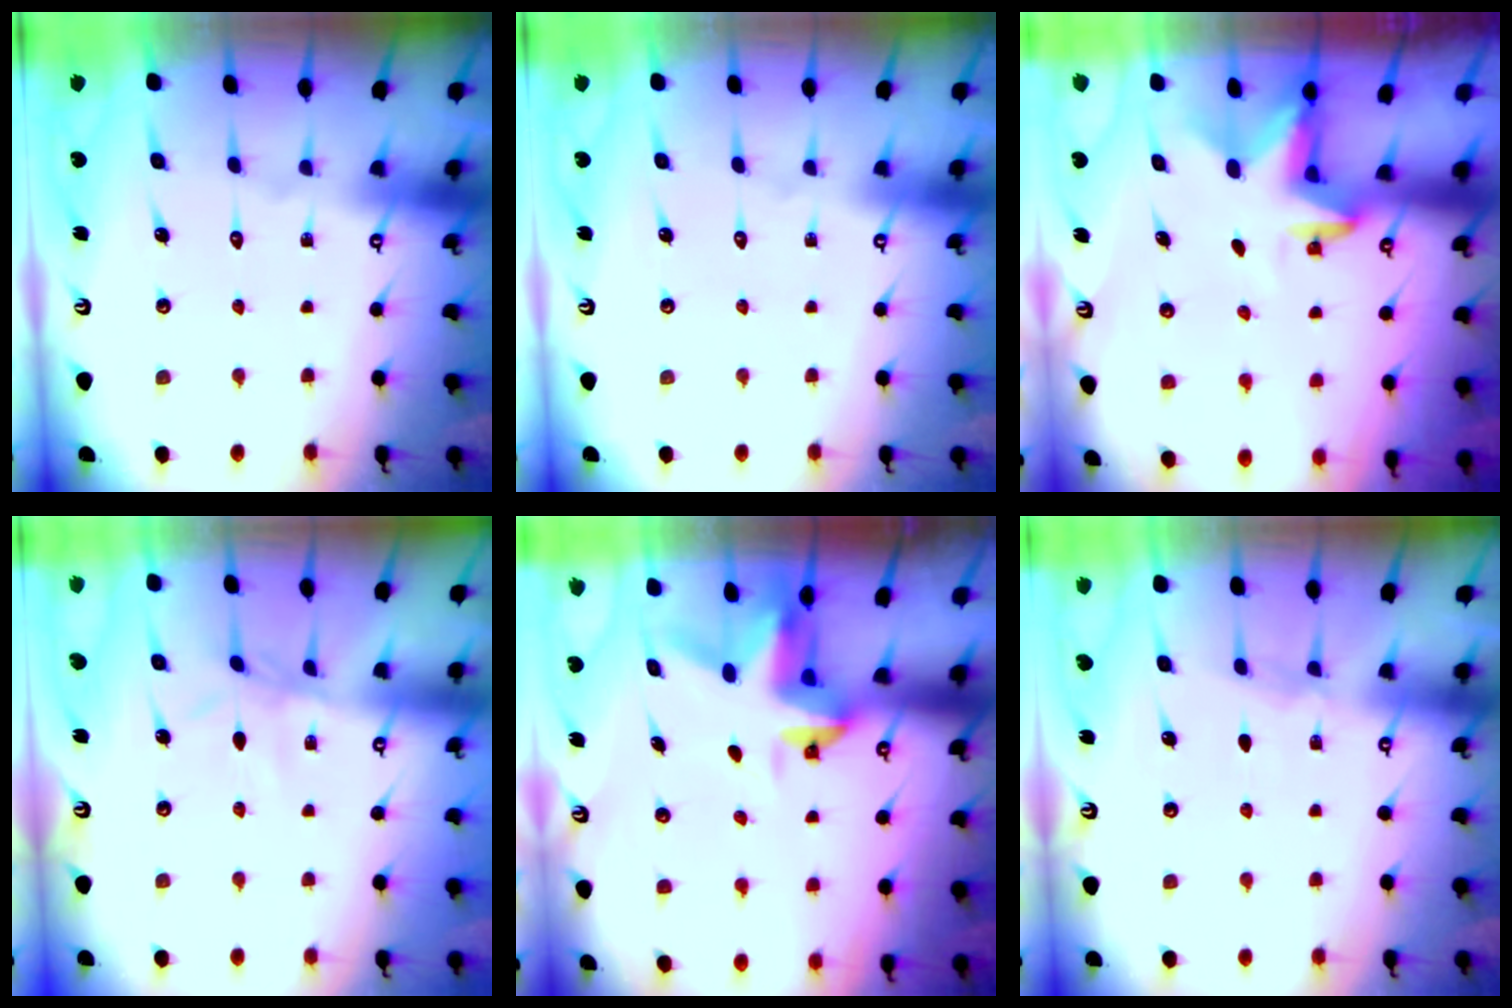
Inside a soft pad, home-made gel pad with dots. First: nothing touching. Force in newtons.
{"total": 0.0}
{"total": 2.9, "press": 2.9, "slide": 0.1}
{"total": 3.5, "press": 3.5, "slide": 0.3}
{"total": 3.7, "press": 3.7, "slide": 0.3}
{"total": 2.4, "press": 2.4, "slide": 0.3}